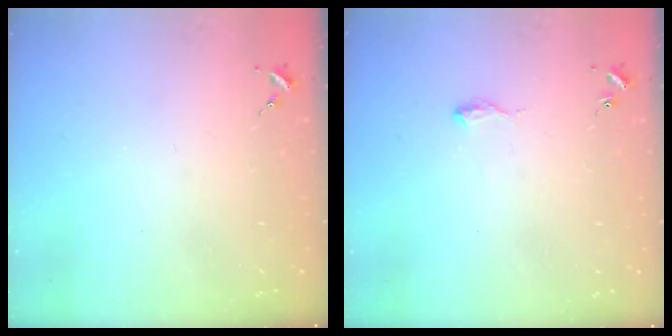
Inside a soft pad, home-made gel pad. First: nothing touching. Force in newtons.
{"total": 6.3, "press": 6.2, "slide": 0.8}